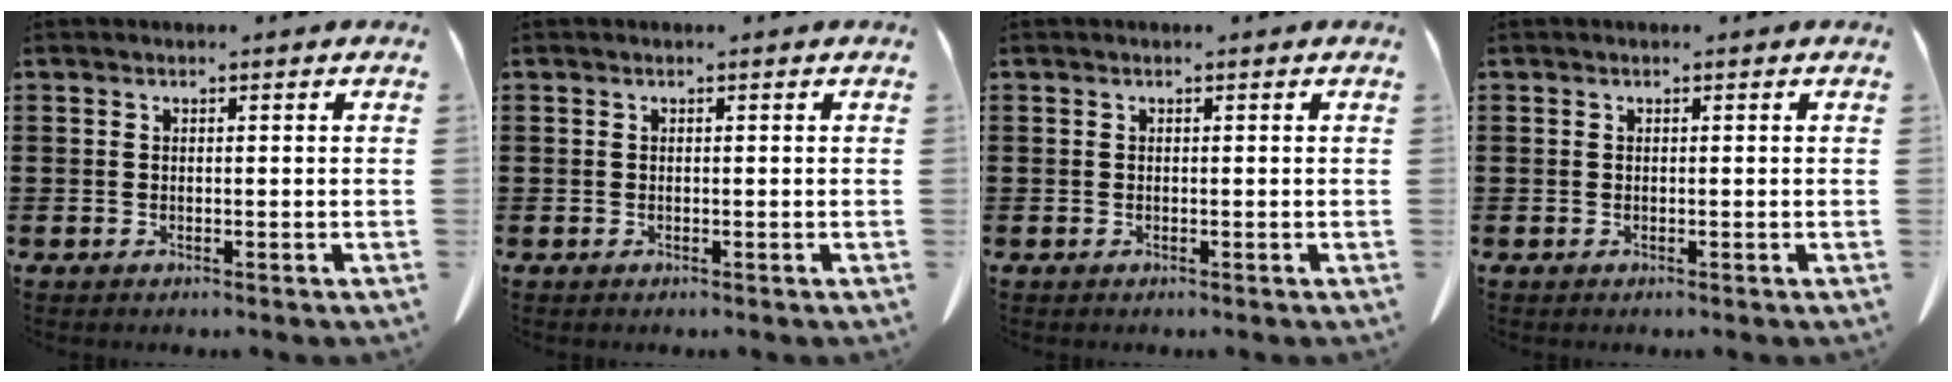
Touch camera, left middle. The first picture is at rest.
{"total": 0.0}
{"total": 0.0}
{"total": 0.0}